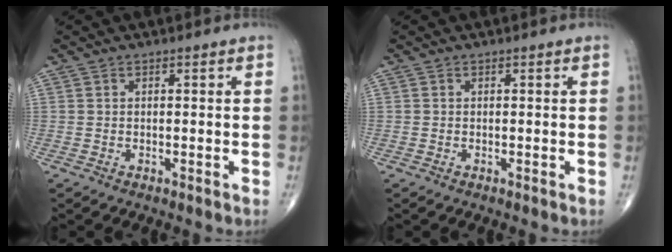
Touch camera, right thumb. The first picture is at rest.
{"total": 0.0}